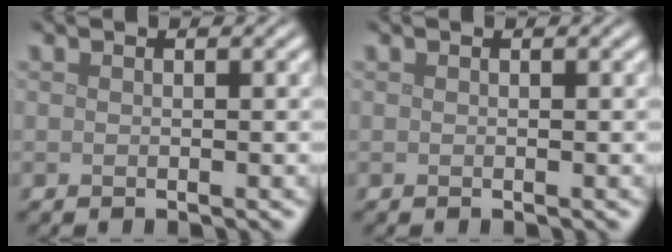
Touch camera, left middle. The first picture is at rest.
{"total": 0.0}